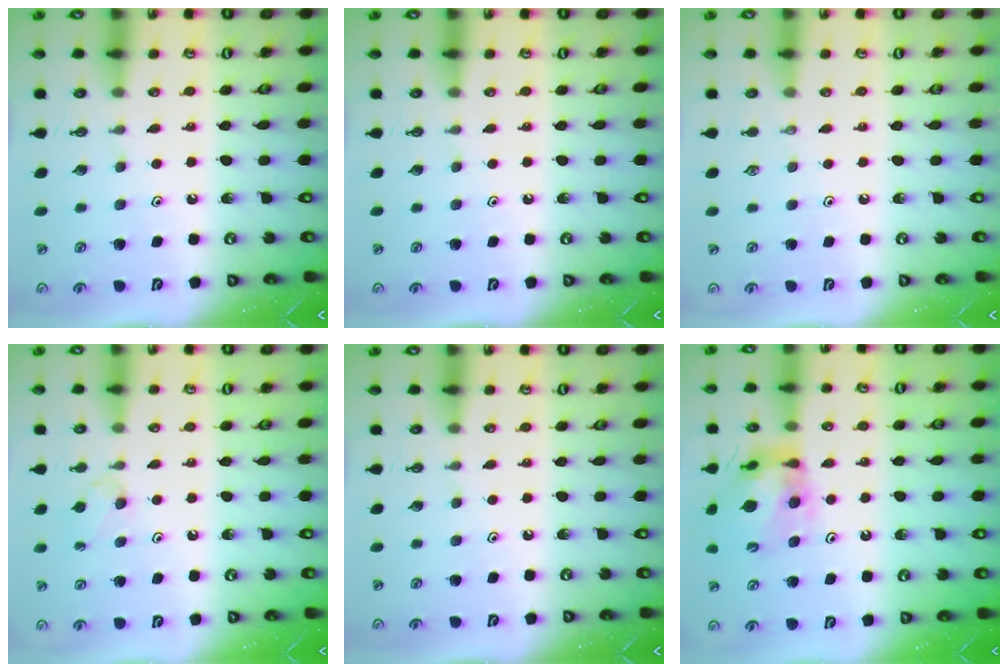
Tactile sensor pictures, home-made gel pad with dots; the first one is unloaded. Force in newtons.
{"total": 0.0}
{"total": 0.0}
{"total": 4.5, "press": 4.5, "slide": 0.6}
{"total": 0.0}
{"total": 12.5, "press": 12.4, "slide": 1.2}